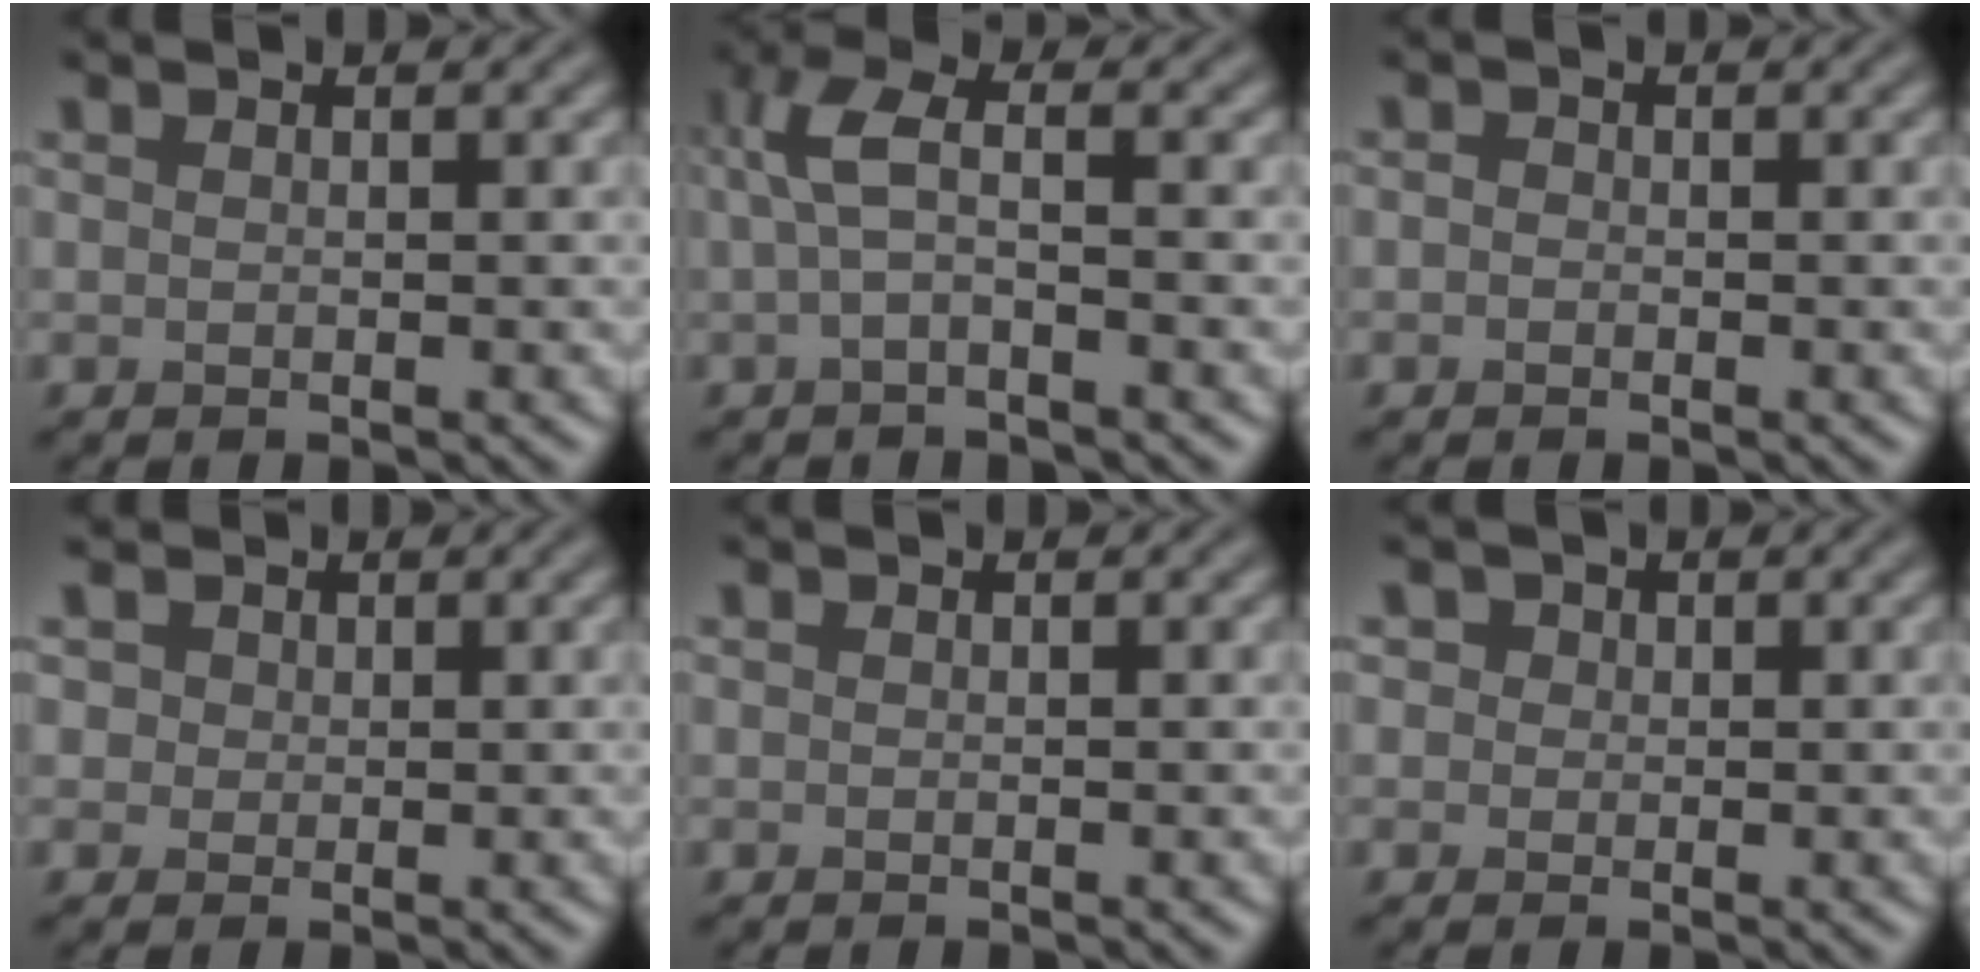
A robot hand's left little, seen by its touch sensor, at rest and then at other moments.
{"total": 3.0, "force": [-0.1, 1.0, 2.8], "torque": [-0.070, 0.009, -0.010]}
{"total": 0.7, "force": [-0.3, 0.6, 0.3], "torque": [-0.001, 0.001, -0.014]}
{"total": 3.8, "force": [1.9, 2.8, 1.6], "torque": [-0.048, 0.003, 0.025]}
{"total": 0.0}
{"total": 3.0, "force": [1.4, 2.2, 1.3], "torque": [-0.038, 0.002, 0.017]}